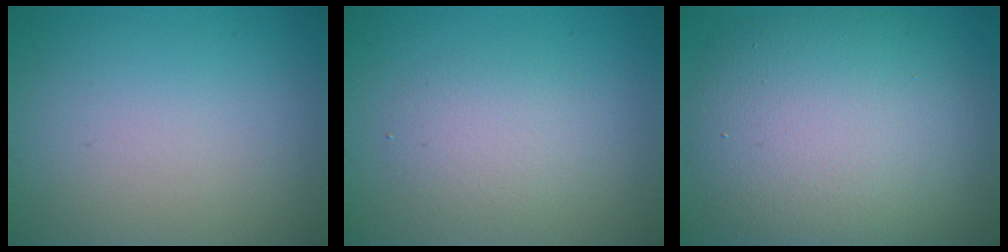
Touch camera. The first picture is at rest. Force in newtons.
{"total": 2.4, "press": 2.4, "slide": 0.2}
{"total": 10.9, "press": 10.8, "slide": 1.1}